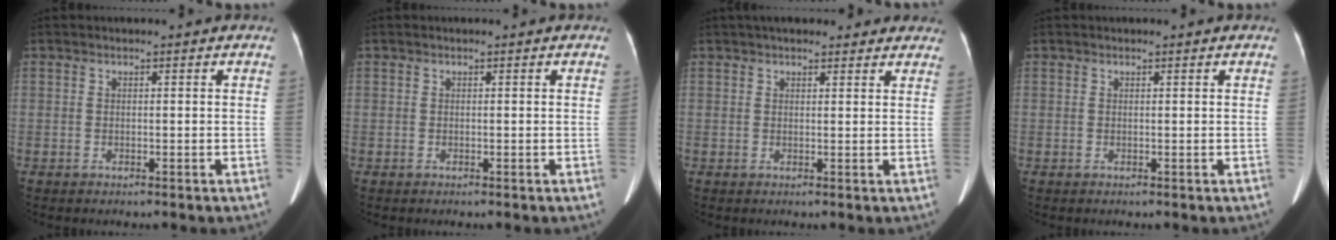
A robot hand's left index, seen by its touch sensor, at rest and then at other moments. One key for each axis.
{"total": 0.0}
{"total": 11.7, "fx": 10.0, "fy": 3.5, "fz": 4.9, "tx": -0.047, "ty": 0.038, "tz": 0.122}
{"total": 0.6, "fx": 0.6, "fy": 0.1, "fz": 0.2, "tx": -0.006, "ty": 0.010, "tz": 0.009}